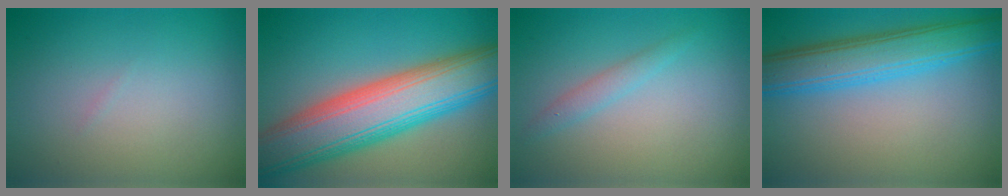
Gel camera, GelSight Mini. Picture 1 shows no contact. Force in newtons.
{"total": 12.2, "press": 12.1, "slide": 0.6}
{"total": 1.5, "press": 1.4, "slide": 0.1}
{"total": 6.1, "press": 6.1, "slide": 0.2}